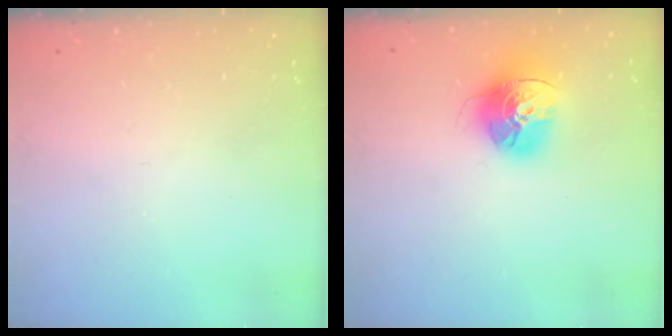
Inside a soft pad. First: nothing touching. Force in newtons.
{"total": 16.4, "press": 16.3, "slide": 1.8}